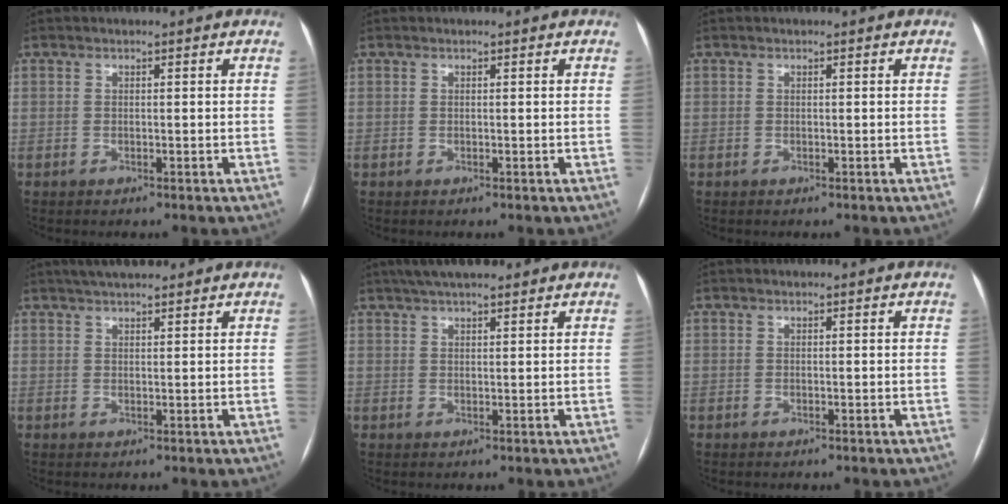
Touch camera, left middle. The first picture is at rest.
{"total": 0.0}
{"total": 0.0}
{"total": 5.5, "force": [4.6, 1.0, 2.9], "torque": [-0.045, 0.027, 0.077]}
{"total": 7.4, "force": [5.9, 1.5, 4.3], "torque": [-0.066, 0.033, 0.097]}
{"total": 0.0}